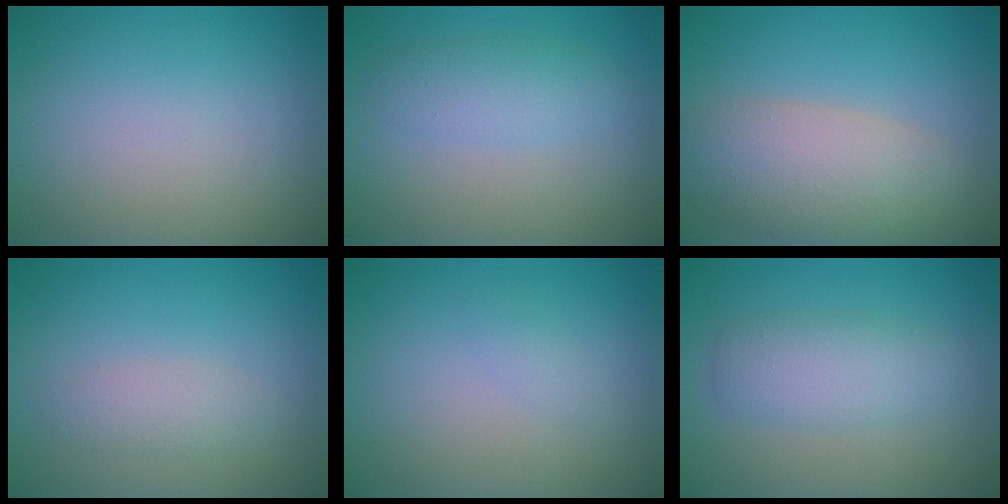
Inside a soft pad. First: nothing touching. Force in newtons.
{"total": 2.4, "press": 2.4, "slide": 0.0}
{"total": 6.8, "press": 6.8, "slide": 0.7}
{"total": 1.7, "press": 1.7, "slide": 0.1}
{"total": 0.8, "press": 0.8, "slide": 0.0}
{"total": 2.3, "press": 2.3, "slide": 0.2}